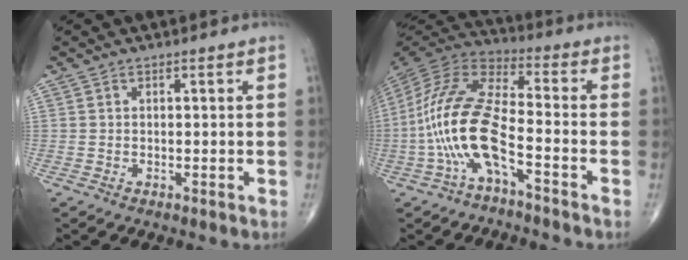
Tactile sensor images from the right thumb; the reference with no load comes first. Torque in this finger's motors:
{"motor_torque": [2.21, 2.37, 1.76, -1.01, 0.81]}